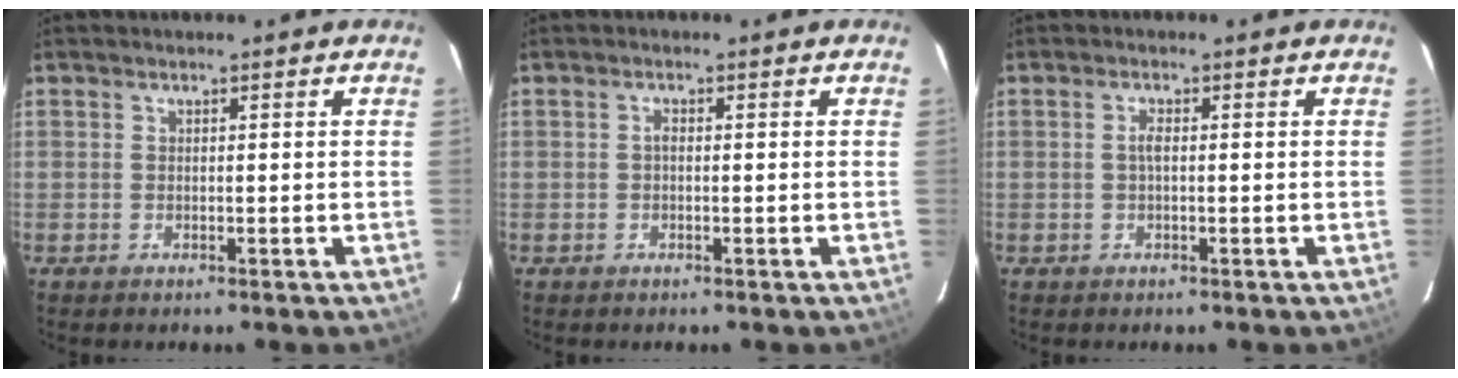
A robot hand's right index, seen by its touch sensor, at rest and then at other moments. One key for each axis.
{"total": 0.8, "fx": -0.1, "fy": 0.5, "fz": 0.6, "tx": -0.012, "ty": 0.005, "tz": -0.004}
{"total": 1.4, "fx": -0.1, "fy": 0.3, "fz": 1.3, "tx": -0.027, "ty": 0.003, "tz": -0.004}